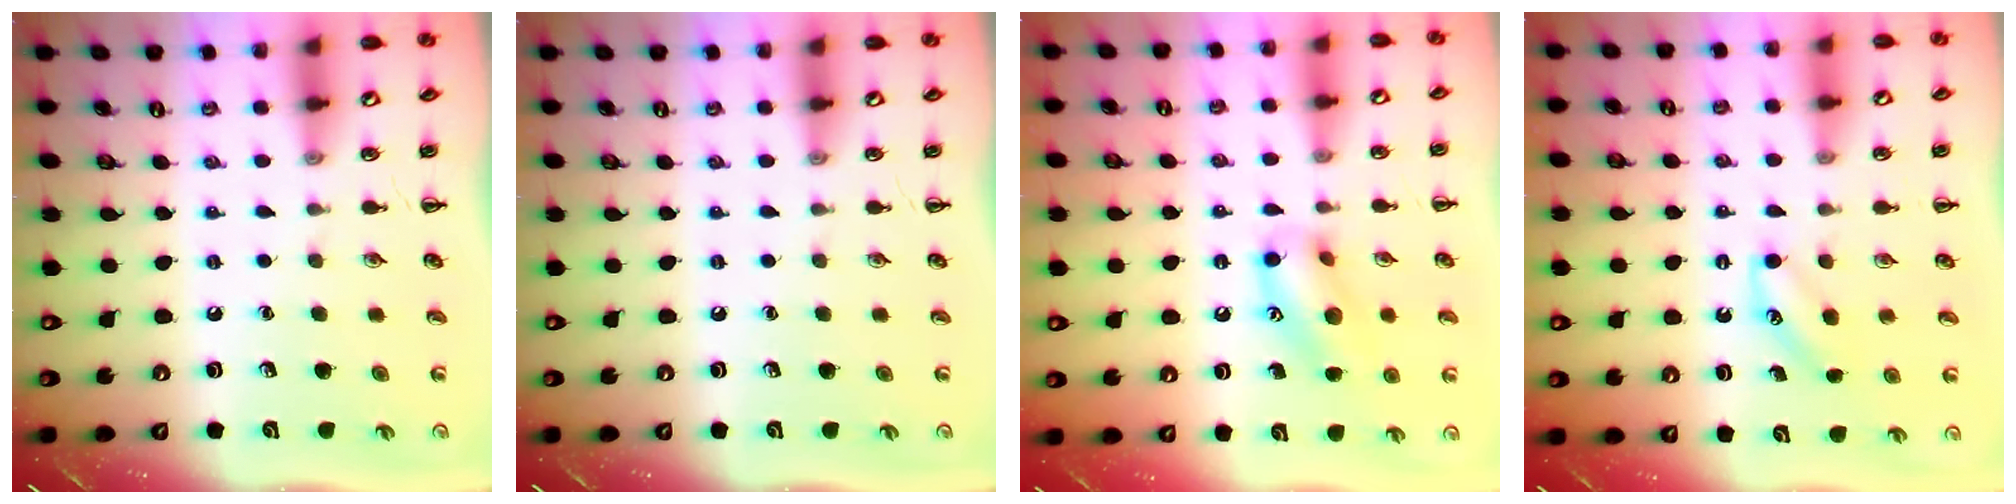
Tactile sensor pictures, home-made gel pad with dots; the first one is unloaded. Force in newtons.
{"total": 0.0}
{"total": 13.7, "press": 13.6, "slide": 1.7}
{"total": 4.5, "press": 4.3, "slide": 1.5}